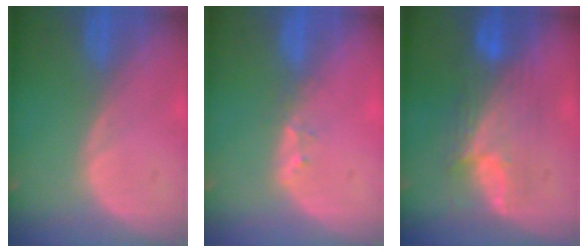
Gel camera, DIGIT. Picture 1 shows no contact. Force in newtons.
{"total": 1.7, "press": 1.5, "slide": 0.9}
{"total": 7.3, "press": 7.1, "slide": 1.3}